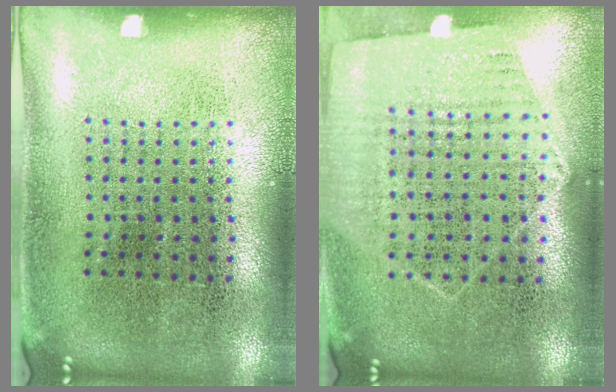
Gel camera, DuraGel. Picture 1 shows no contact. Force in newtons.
{"total": 1.2, "press": 1.1, "slide": 0.4}